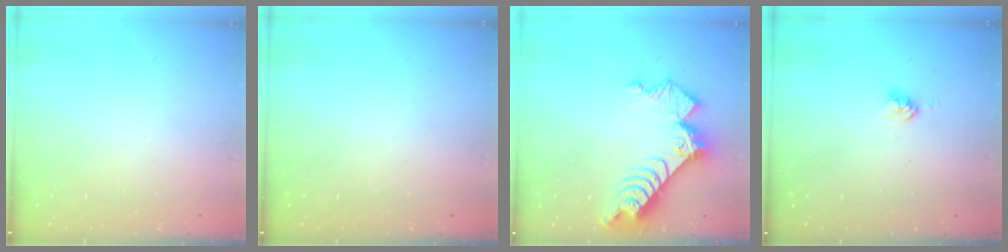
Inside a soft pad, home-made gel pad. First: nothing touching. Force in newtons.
{"total": 0.0}
{"total": 10.7, "press": 10.6, "slide": 1.1}
{"total": 3.9, "press": 3.9, "slide": 0.4}